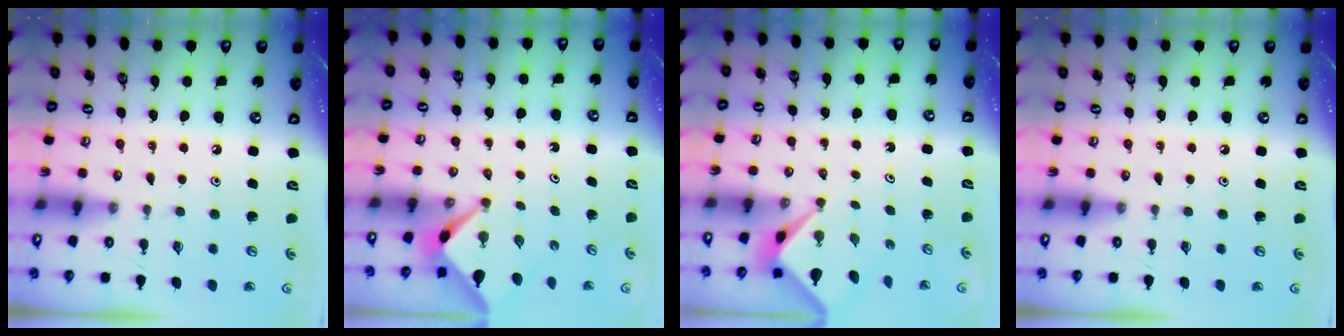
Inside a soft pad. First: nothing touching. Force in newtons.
{"total": 2.5, "press": 2.5, "slide": 0.3}
{"total": 1.7, "press": 1.7, "slide": 0.2}
{"total": 0.0}